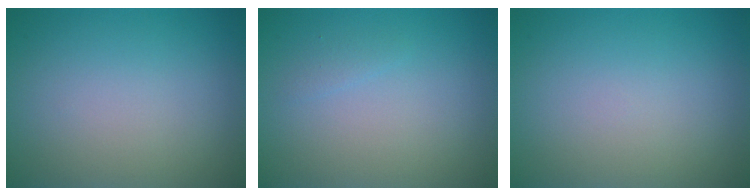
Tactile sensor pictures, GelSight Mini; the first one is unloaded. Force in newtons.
{"total": 0.6, "press": 0.6, "slide": 0.0}
{"total": 0.0}